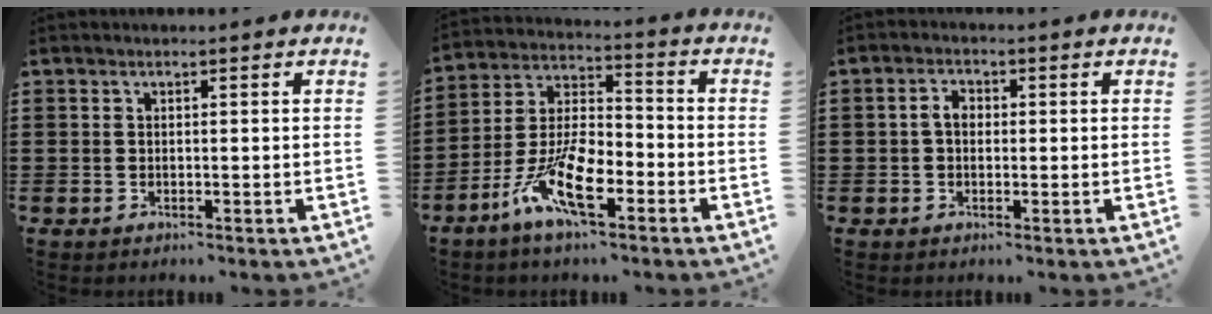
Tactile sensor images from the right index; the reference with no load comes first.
{"total": 11.2, "force": [-6.1, 4.5, 8.3], "torque": [-0.183, 0.005, -0.115]}
{"total": 2.5, "force": [-0.1, 1.7, 1.9], "torque": [-0.038, 0.007, -0.004]}